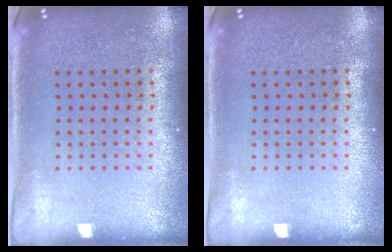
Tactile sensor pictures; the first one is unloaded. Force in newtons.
{"total": 0.0}